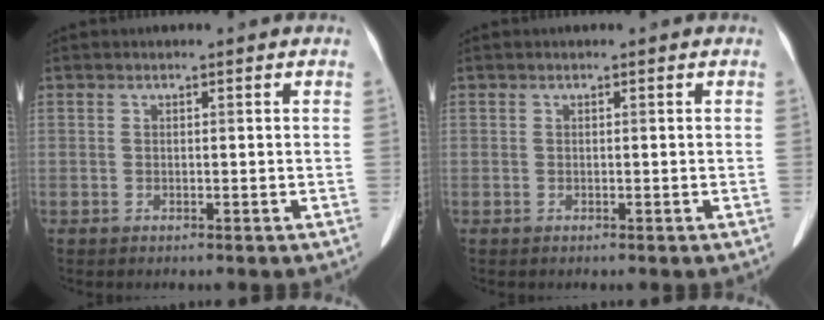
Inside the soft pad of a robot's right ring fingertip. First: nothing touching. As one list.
[{"total": 0.0}]